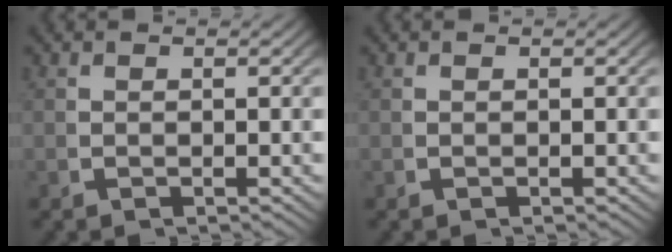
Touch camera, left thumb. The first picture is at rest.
{"total": 0.0}